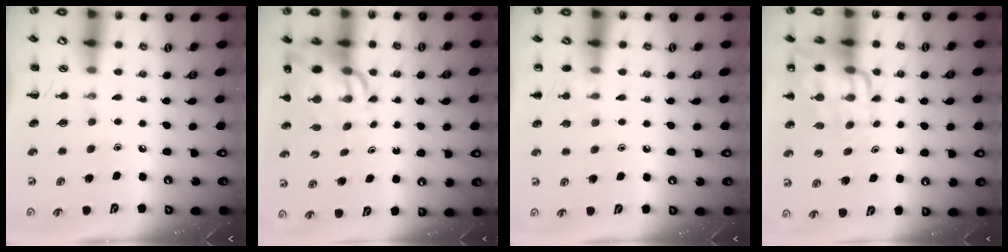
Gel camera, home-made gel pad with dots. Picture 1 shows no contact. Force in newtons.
{"total": 11.5, "press": 11.1, "slide": 3.0}
{"total": 6.3, "press": 6.1, "slide": 1.6}
{"total": 13.8, "press": 13.3, "slide": 3.7}